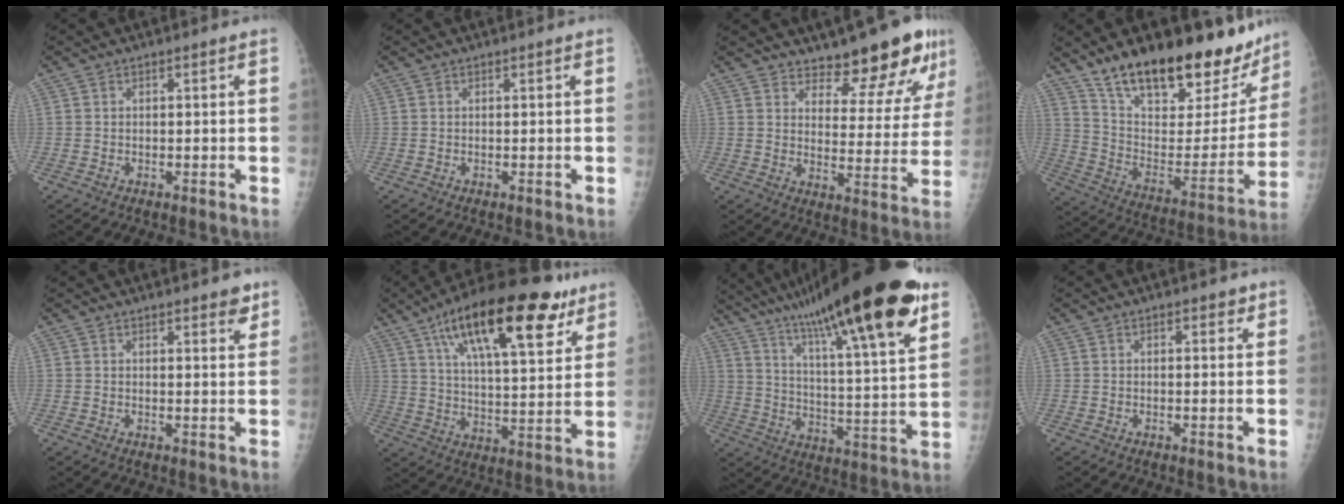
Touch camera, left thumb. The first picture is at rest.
{"total": 0.0}
{"total": 13.0, "force": [10.4, 4.0, 6.7], "torque": [-0.052, -0.082, 0.141]}
{"total": 28.4, "force": [21.4, 10.9, 15.1], "torque": [-0.195, -0.089, 0.329]}
{"total": 3.5, "force": [2.6, 1.1, 2.2], "torque": [-0.016, -0.015, 0.031]}
{"total": 24.8, "force": [13.9, 8.7, 18.6], "torque": [-0.276, -0.027, 0.223]}
{"total": 29.0, "force": [18.7, 4.4, 21.8], "torque": [-0.339, -0.040, 0.296]}
{"total": 1.9, "force": [1.1, 0.9, 1.1], "torque": [-0.005, -0.003, 0.012]}